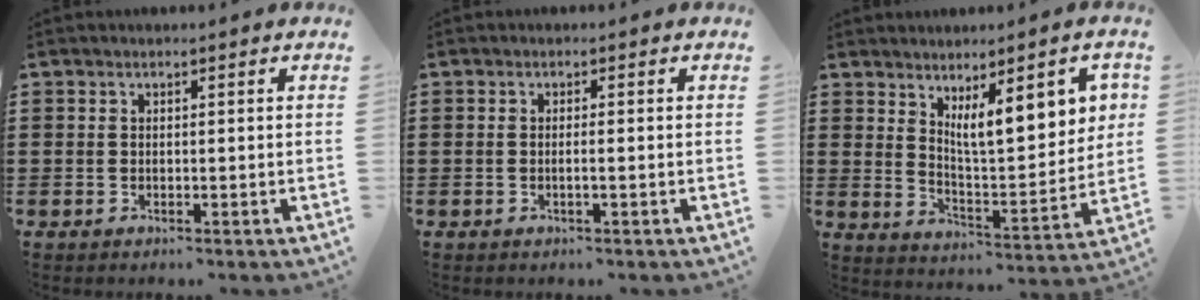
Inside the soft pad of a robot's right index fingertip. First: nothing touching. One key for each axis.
{"total": 1.0, "fx": -0.4, "fy": -0.2, "fz": 0.9, "tx": -0.017, "ty": -0.006, "tz": -0.007}
{"total": 9.2, "fx": 4.6, "fy": 2.7, "fz": 7.6, "tx": -0.138, "ty": -0.008, "tz": 0.076}